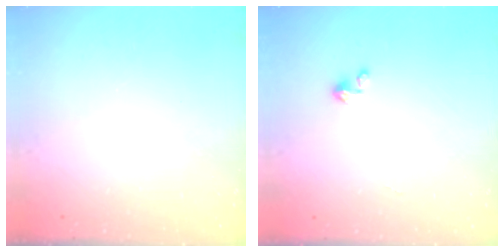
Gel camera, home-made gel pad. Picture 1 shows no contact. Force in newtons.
{"total": 1.5, "press": 1.5, "slide": 0.1}